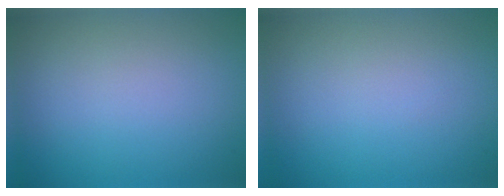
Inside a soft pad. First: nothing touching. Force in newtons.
{"total": 0.0}